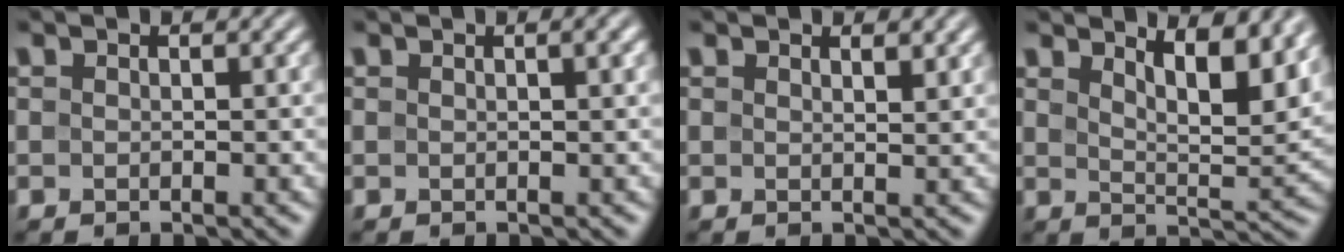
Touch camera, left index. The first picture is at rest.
{"total": 1.8, "force": [0.6, 0.5, 1.6], "torque": [-0.019, 0.005, 0.005]}
{"total": 1.3, "force": [1.0, 0.3, 0.7], "torque": [-0.010, 0.001, 0.016]}
{"total": 6.6, "force": [4.0, 2.0, 4.8], "torque": [-0.069, -0.002, 0.066]}